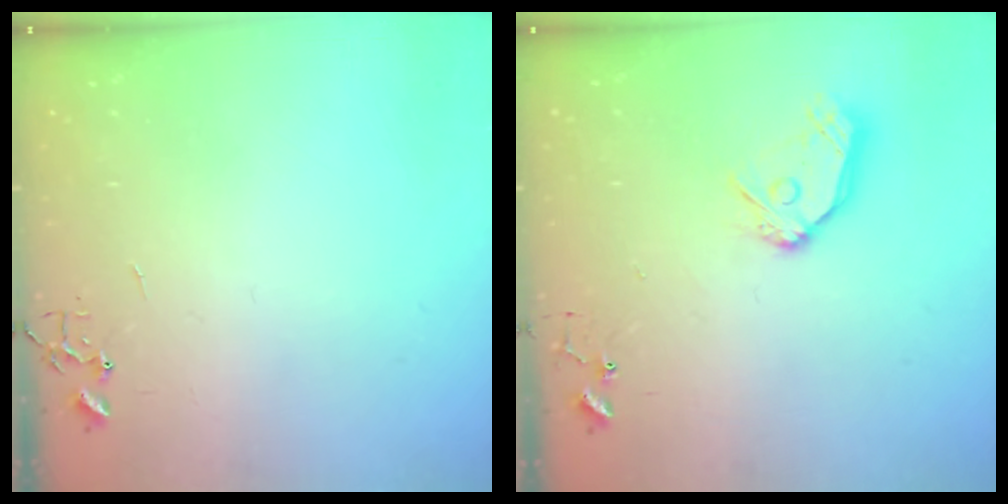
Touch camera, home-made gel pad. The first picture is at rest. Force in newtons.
{"total": 12.1, "press": 12.0, "slide": 1.3}